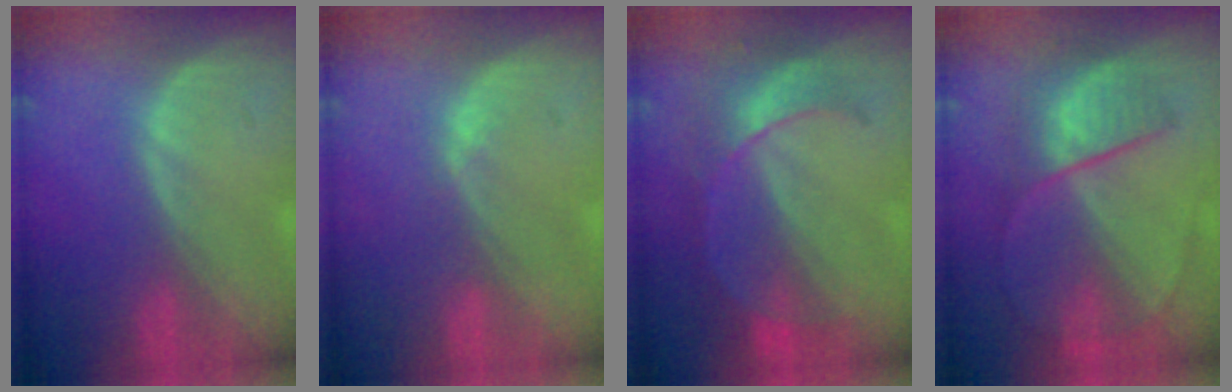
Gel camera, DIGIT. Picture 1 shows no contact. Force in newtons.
{"total": 1.0, "press": 0.8, "slide": 0.6}
{"total": 7.9, "press": 6.9, "slide": 3.9}
{"total": 7.0, "press": 6.6, "slide": 2.2}